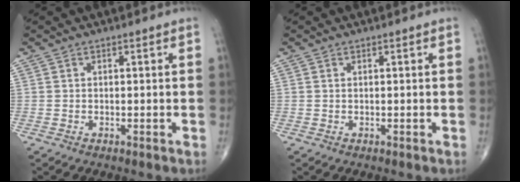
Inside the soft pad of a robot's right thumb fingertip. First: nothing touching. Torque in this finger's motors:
{"motor_torque": [0.01, 0.09, -0.07, -0.18, 0.02]}